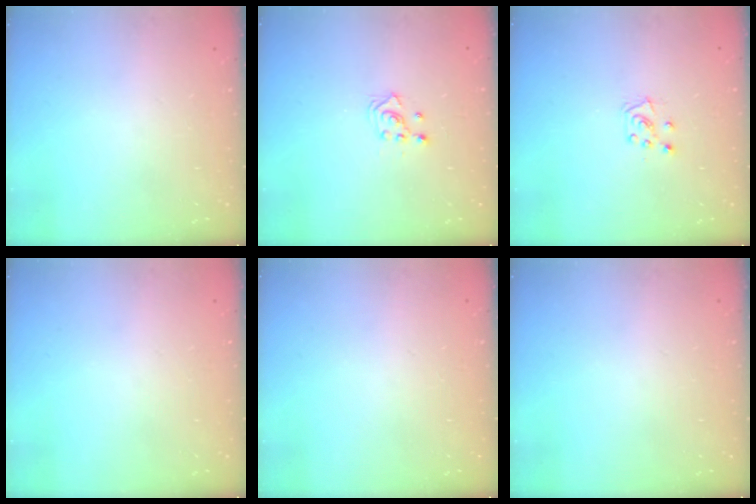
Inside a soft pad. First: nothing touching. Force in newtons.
{"total": 2.5, "press": 2.3, "slide": 1.0}
{"total": 5.4, "press": 5.4, "slide": 0.6}
{"total": 0.0}
{"total": 0.0}
{"total": 0.0}